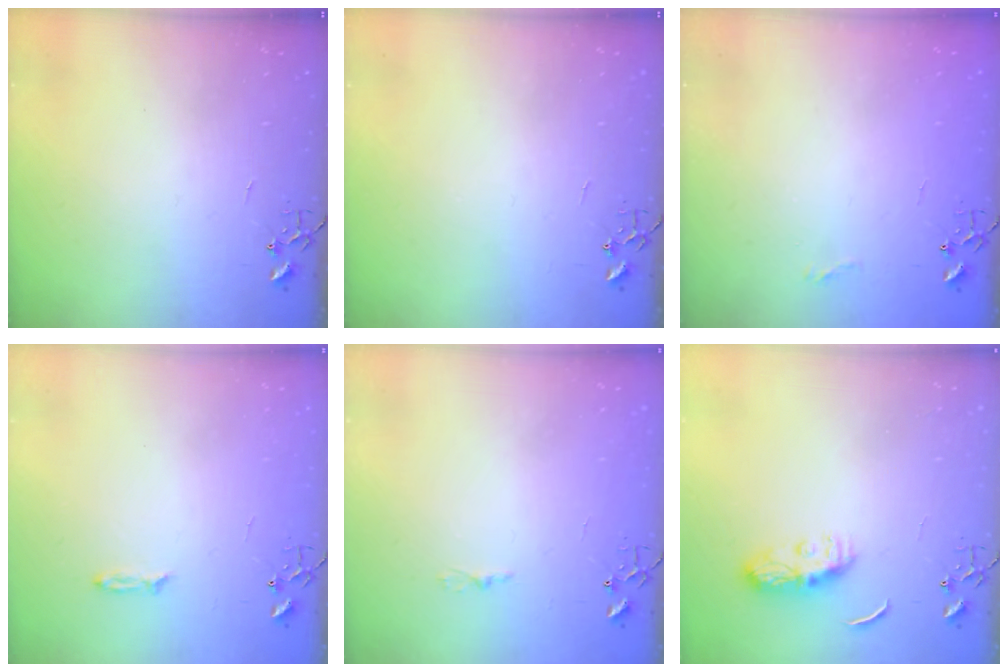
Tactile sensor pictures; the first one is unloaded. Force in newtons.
{"total": 0.0}
{"total": 6.0, "press": 5.9, "slide": 0.7}
{"total": 3.2, "press": 3.2, "slide": 0.4}
{"total": 2.4, "press": 2.4, "slide": 0.3}
{"total": 8.6, "press": 8.6, "slide": 0.1}